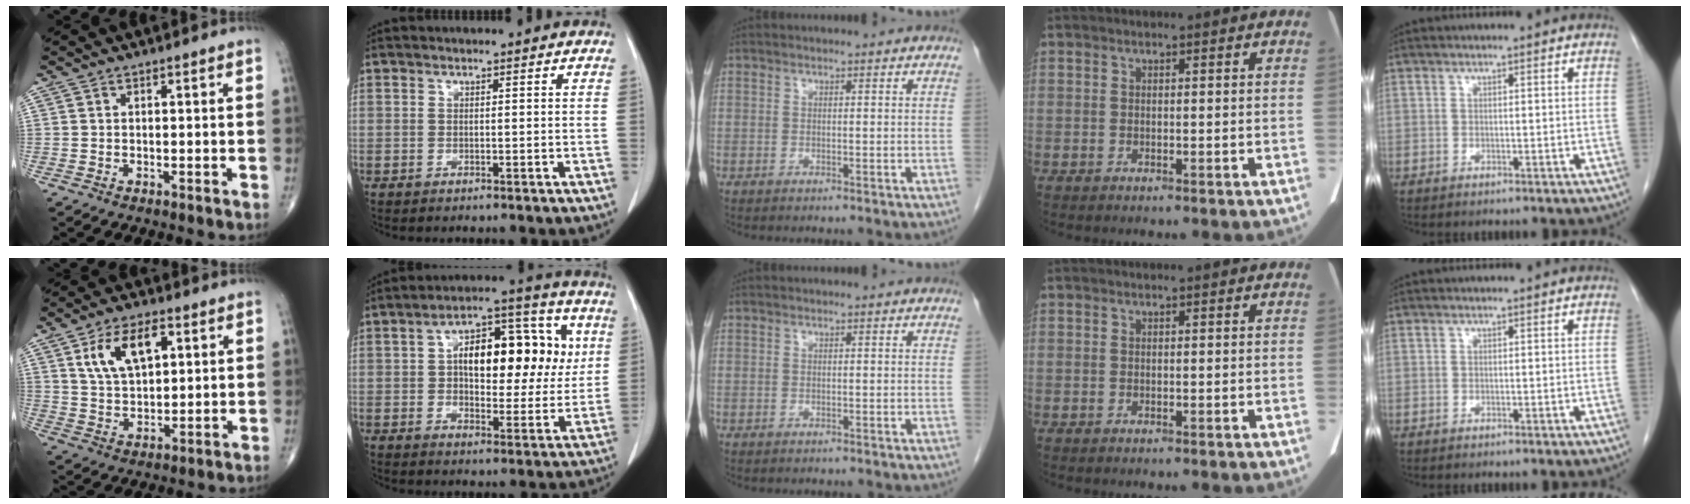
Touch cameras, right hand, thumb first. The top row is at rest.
{"thumb": {"total": 10.8, "force": [4.1, 5.9, 8.1], "torque": [-0.131, -0.006, 0.078]}, "index": {"total": 15.9, "force": [3.2, 7.6, 13.6], "torque": [-0.198, 0.040, 0.048]}}